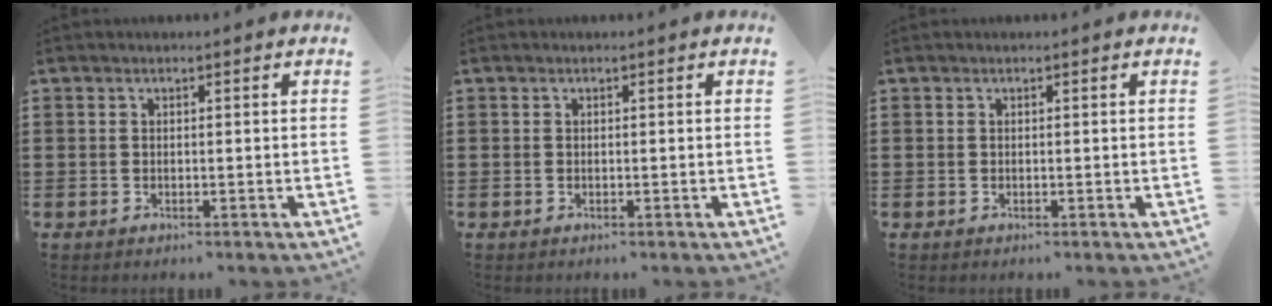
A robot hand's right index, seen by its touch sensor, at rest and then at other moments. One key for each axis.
{"total": 0.0}
{"total": 0.0}